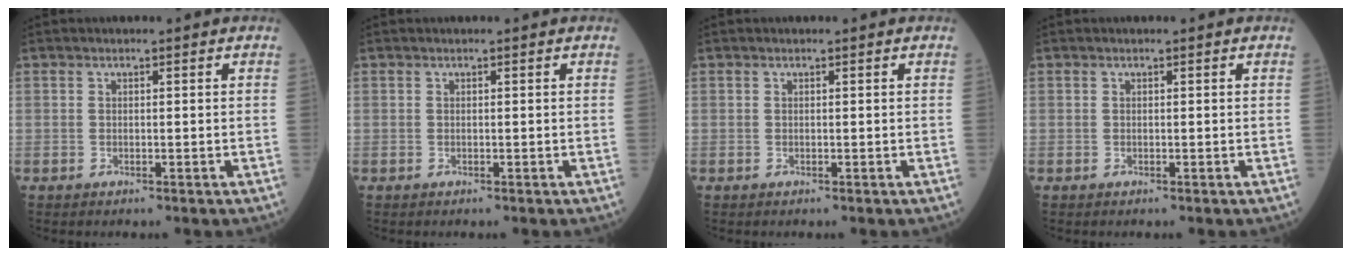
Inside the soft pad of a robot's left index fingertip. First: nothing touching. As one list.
[{"total": 0.0}, {"total": 0.0}, {"total": 0.0}]